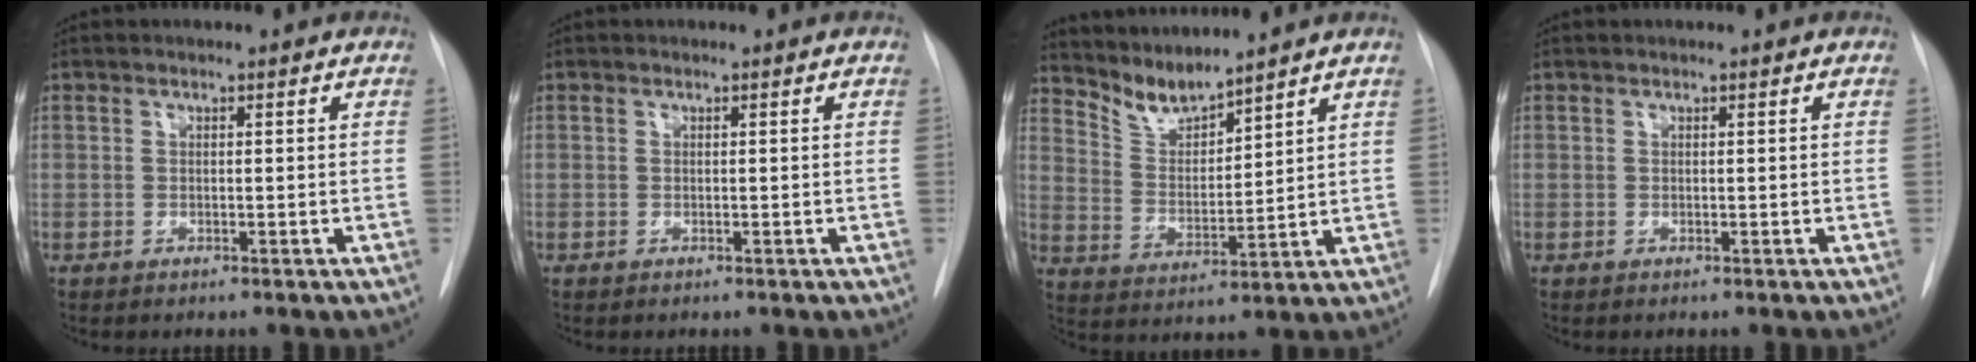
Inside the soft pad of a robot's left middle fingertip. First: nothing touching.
{"total": 0.0}
{"total": 6.1, "force": [6.1, 0.5, 0.9], "torque": [-0.029, -0.003, 0.132]}
{"total": 0.0}